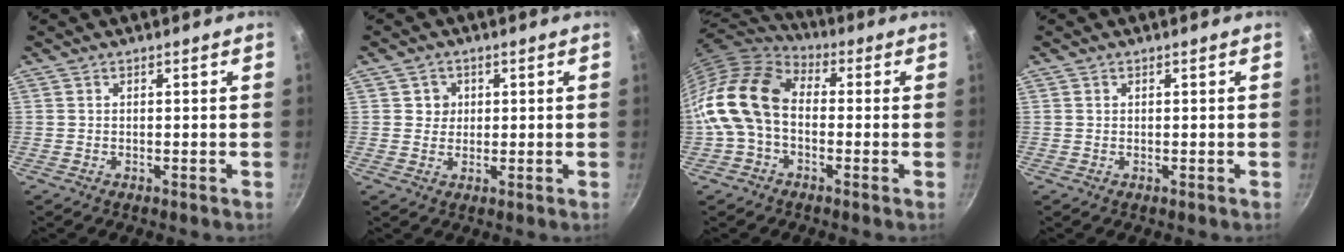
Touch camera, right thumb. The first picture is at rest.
{"total": 3.1, "force": [0.8, 3.0, 0.6], "torque": [0.013, 0.002, 0.008]}
{"total": 16.0, "force": [-1.3, 11.1, 11.4], "torque": [-0.205, 0.040, -0.046]}
{"total": 0.6, "force": [0.2, 0.5, 0.2], "torque": [-0.002, 0.003, 0.003]}